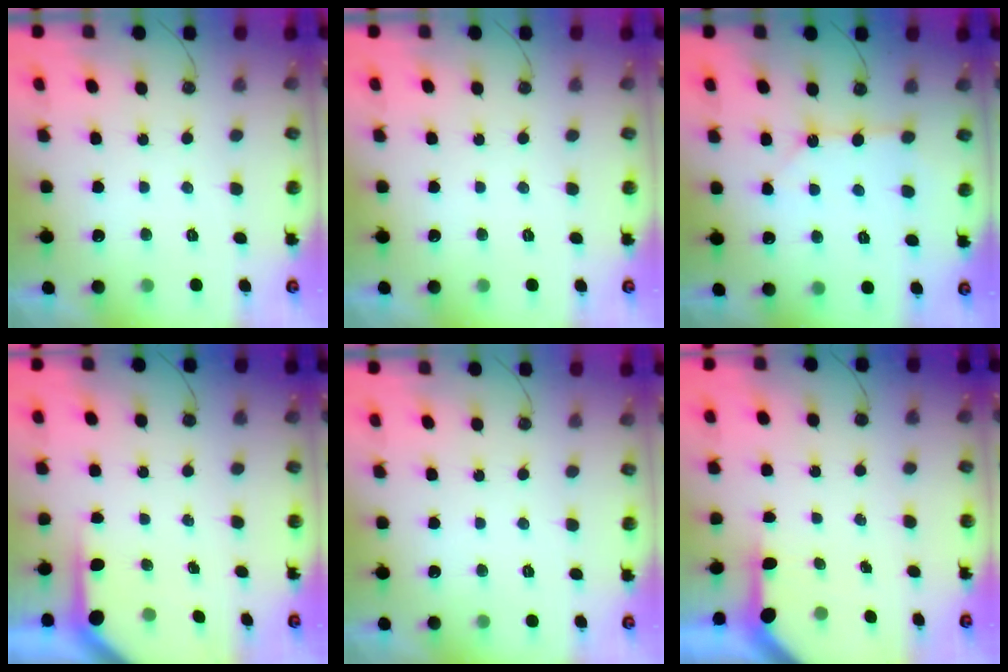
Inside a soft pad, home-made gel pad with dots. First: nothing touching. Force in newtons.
{"total": 0.0}
{"total": 4.8, "press": 4.8, "slide": 0.4}
{"total": 3.6, "press": 3.6, "slide": 0.2}
{"total": 0.0}
{"total": 3.5, "press": 3.5, "slide": 0.4}